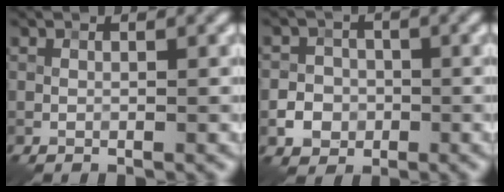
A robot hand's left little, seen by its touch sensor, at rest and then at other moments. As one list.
[{"total": 2.6, "force": [-0.8, 2.4, 0.7], "torque": [0.000, 0.000, -0.017]}]